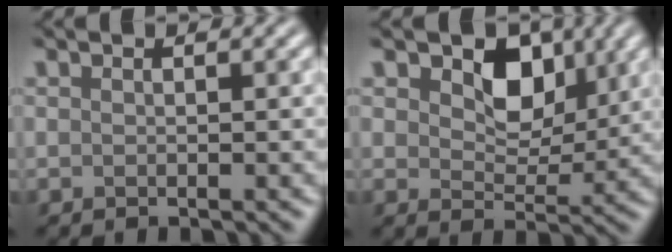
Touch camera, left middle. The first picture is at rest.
{"total": 4.0, "force": [2.0, 2.6, 2.2], "torque": [-0.044, -0.003, 0.030]}